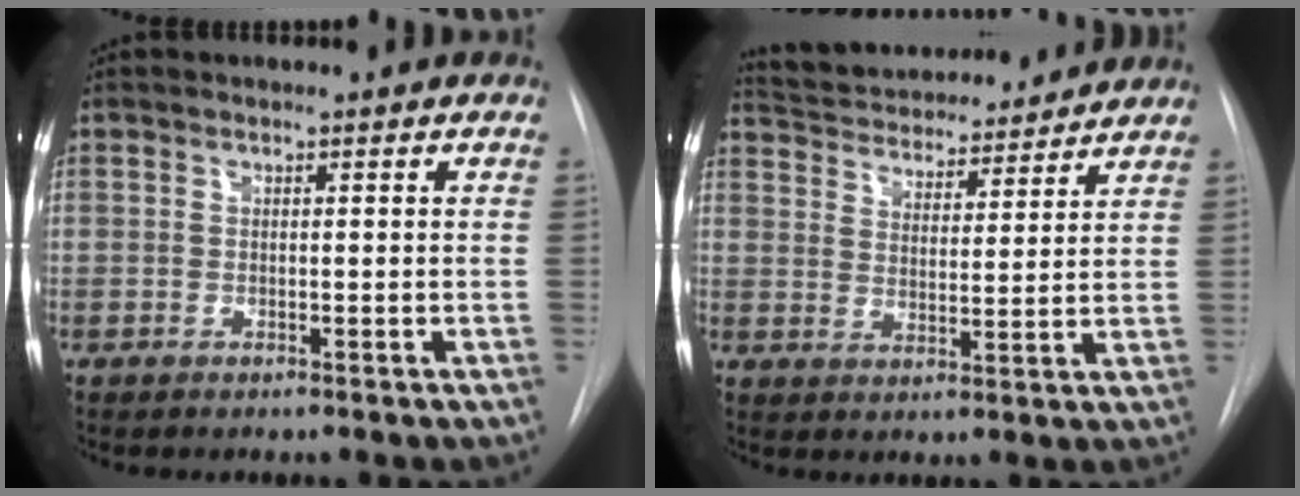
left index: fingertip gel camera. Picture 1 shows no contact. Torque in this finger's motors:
{"motor_torque": [-0.34, -0.80, 0.10, 0.06]}